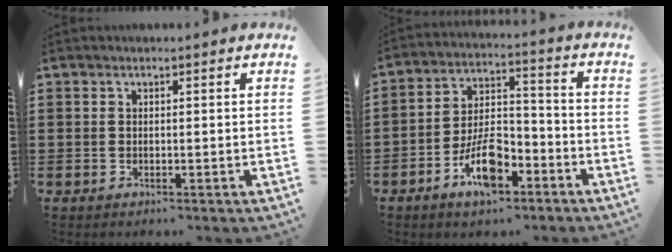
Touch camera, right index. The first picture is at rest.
{"total": 9.5, "force": [-5.3, 4.1, 6.7], "torque": [-0.137, 0.011, -0.096]}